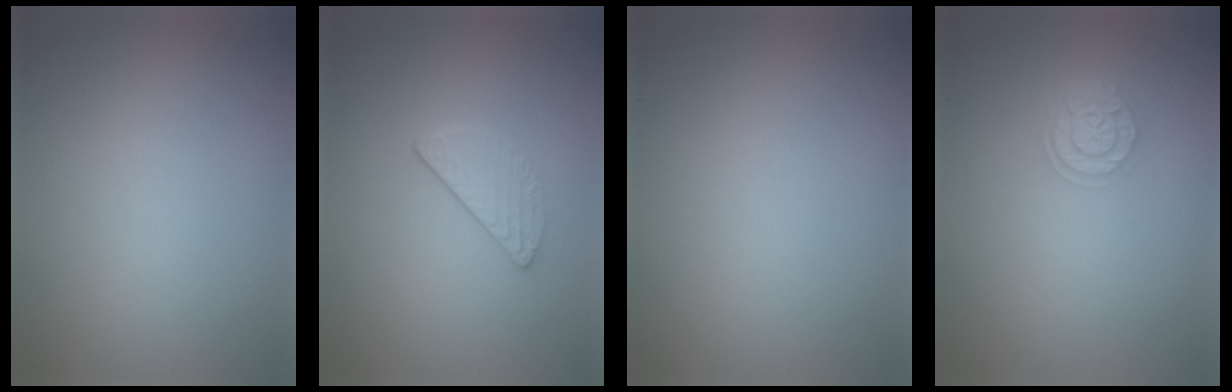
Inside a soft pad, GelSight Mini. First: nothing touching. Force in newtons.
{"total": 2.2, "press": 1.5, "slide": 1.6}
{"total": 0.0}
{"total": 2.3, "press": 1.9, "slide": 1.3}